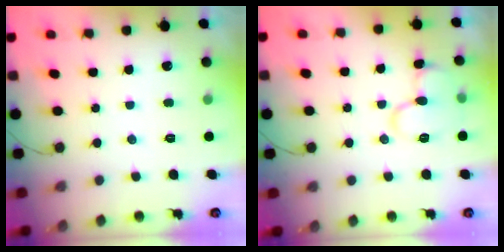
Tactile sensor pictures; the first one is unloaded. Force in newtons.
{"total": 10.7, "press": 10.7, "slide": 0.8}